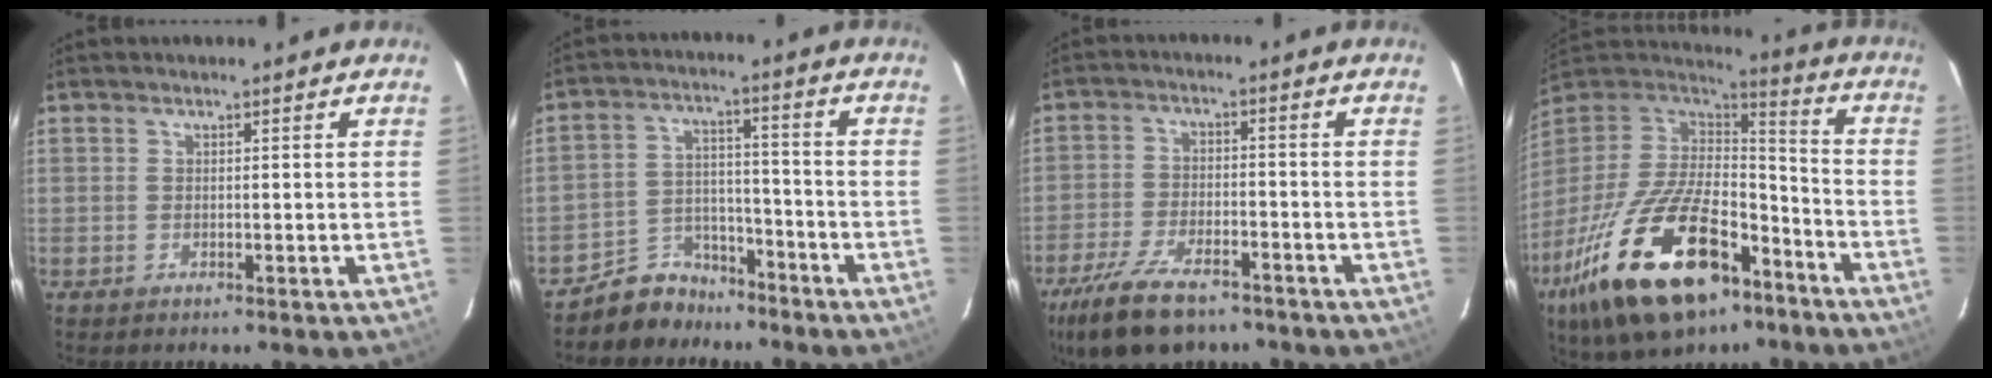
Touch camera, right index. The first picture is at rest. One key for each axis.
{"total": 8.1, "fx": -6.6, "fy": 4.7, "fz": 0.4, "tx": -0.020, "ty": 0.035, "tz": -0.107}
{"total": 14.8, "fx": -10.7, "fy": 6.1, "fz": 8.2, "tx": -0.187, "ty": -0.025, "tz": -0.184}
{"total": 29.9, "fx": -16.8, "fy": 13.8, "fz": 20.6, "tx": -0.401, "ty": -0.029, "tz": -0.267}